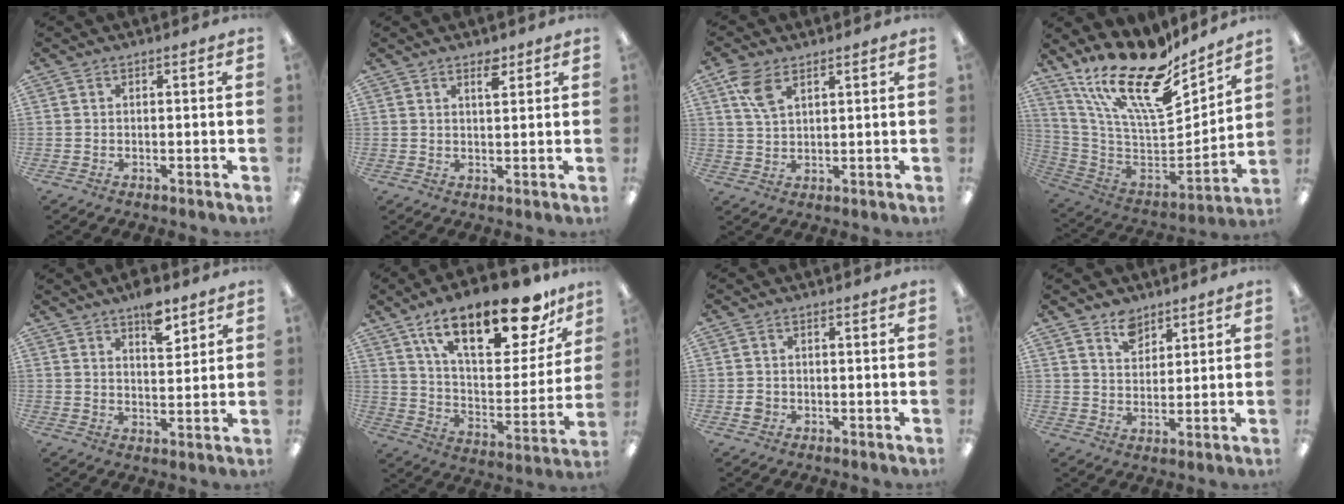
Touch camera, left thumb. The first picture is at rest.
{"total": 2.9, "force": [2.2, 0.9, 1.7], "torque": [-0.014, -0.010, 0.034]}
{"total": 6.6, "force": [4.1, 3.0, 4.2], "torque": [-0.093, -0.005, 0.078]}
{"total": 23.9, "force": [16.7, 8.4, 14.9], "torque": [-0.284, -0.128, 0.291]}
{"total": 7.5, "force": [5.5, 3.0, 4.2], "torque": [-0.048, -0.035, 0.091]}
{"total": 25.5, "force": [16.4, 10.0, 16.8], "torque": [-0.253, -0.091, 0.270]}
{"total": 1.8, "force": [-0.2, 1.5, 1.0], "torque": [-0.019, 0.004, -0.005]}
{"total": 5.8, "force": [4.5, 3.3, 1.5], "torque": [-0.019, -0.019, 0.082]}